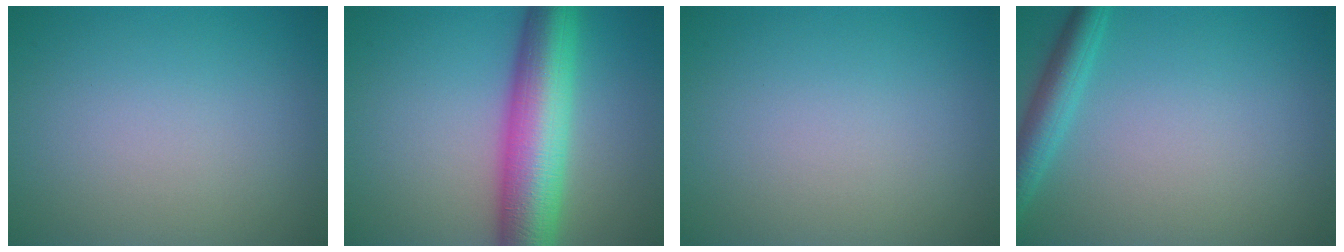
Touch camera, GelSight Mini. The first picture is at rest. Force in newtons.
{"total": 9.6, "press": 9.6, "slide": 0.1}
{"total": 0.0}
{"total": 3.0, "press": 3.0, "slide": 0.2}